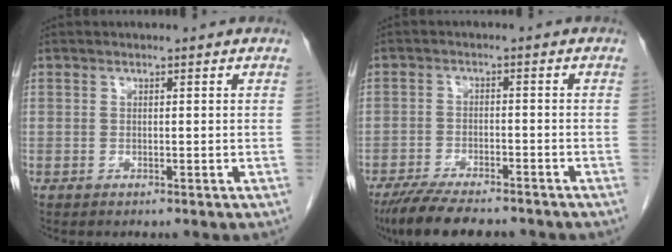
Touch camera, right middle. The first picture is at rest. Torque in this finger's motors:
{"motor_torque": [0.82, -0.57, 0.20, 0.03]}